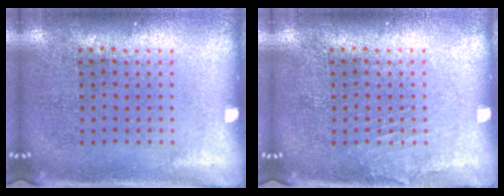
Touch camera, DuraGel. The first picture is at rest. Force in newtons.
{"total": 0.7, "press": 0.7, "slide": 0.1}